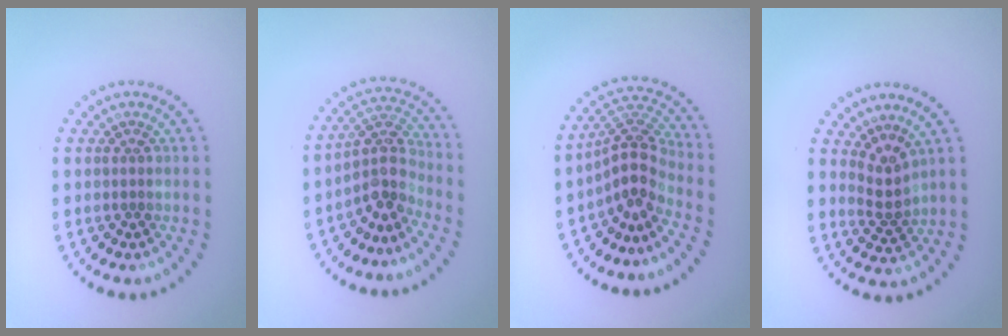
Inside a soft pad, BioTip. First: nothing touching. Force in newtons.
{"total": 3.7, "press": 2.7, "slide": 2.5}
{"total": 3.7, "press": 2.6, "slide": 2.6}
{"total": 2.5, "press": 1.7, "slide": 1.8}